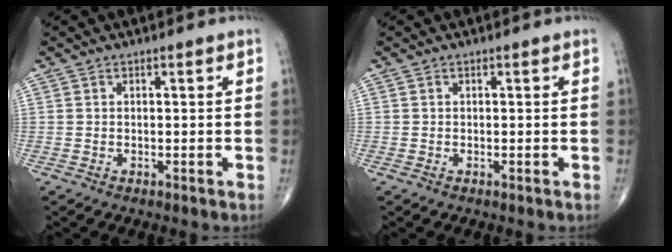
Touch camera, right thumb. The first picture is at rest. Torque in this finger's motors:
{"motor_torque": [0.18, -0.26, -0.17, -0.04, -0.02]}